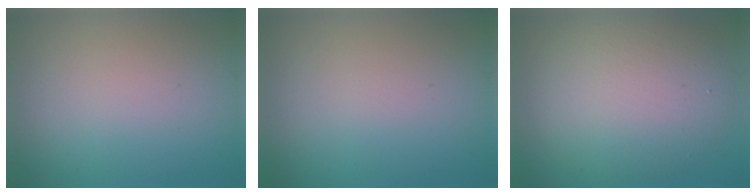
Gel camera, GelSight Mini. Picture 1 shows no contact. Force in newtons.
{"total": 0.0}
{"total": 8.5, "press": 8.4, "slide": 1.1}